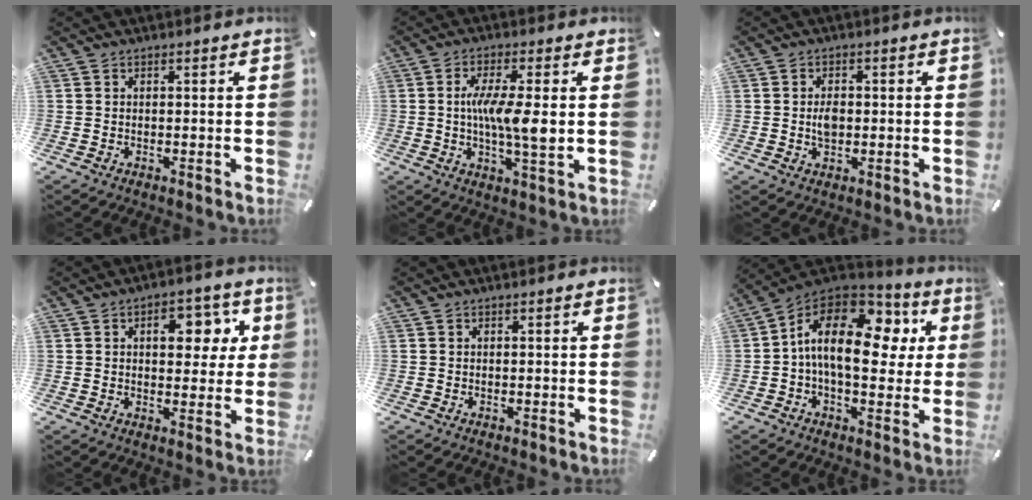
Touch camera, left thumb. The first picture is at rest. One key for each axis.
{"total": 10.0, "fx": 0.5, "fy": 1.9, "fz": 9.8, "tx": -0.180, "ty": -0.010, "tz": 0.002}
{"total": 3.4, "fx": -0.1, "fy": 2.4, "fz": 2.4, "tx": -0.040, "ty": -0.005, "tz": -0.008}
{"total": 9.9, "fx": 3.0, "fy": 6.4, "fz": 7.0, "tx": -0.078, "ty": -0.008, "tz": 0.040}
{"total": 0.0}
{"total": 19.0, "fx": 3.9, "fy": 11.0, "fz": 15.0, "tx": -0.261, "ty": -0.011, "tz": 0.062}